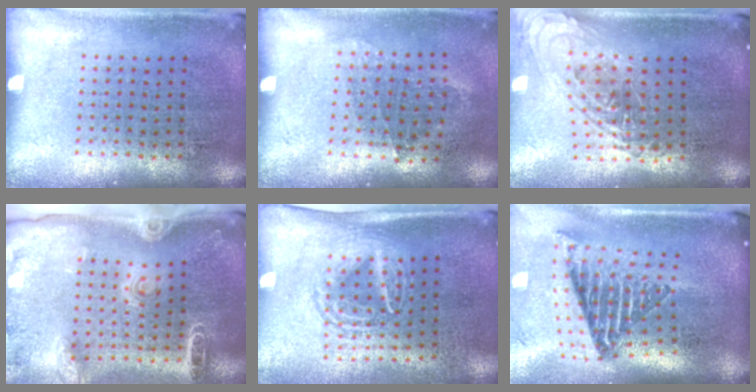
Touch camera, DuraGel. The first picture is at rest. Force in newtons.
{"total": 1.0, "press": 0.8, "slide": 0.6}
{"total": 1.1, "press": 1.0, "slide": 0.4}
{"total": 2.0, "press": 1.8, "slide": 0.7}
{"total": 1.6, "press": 1.3, "slide": 0.9}
{"total": 2.6, "press": 1.6, "slide": 2.1}